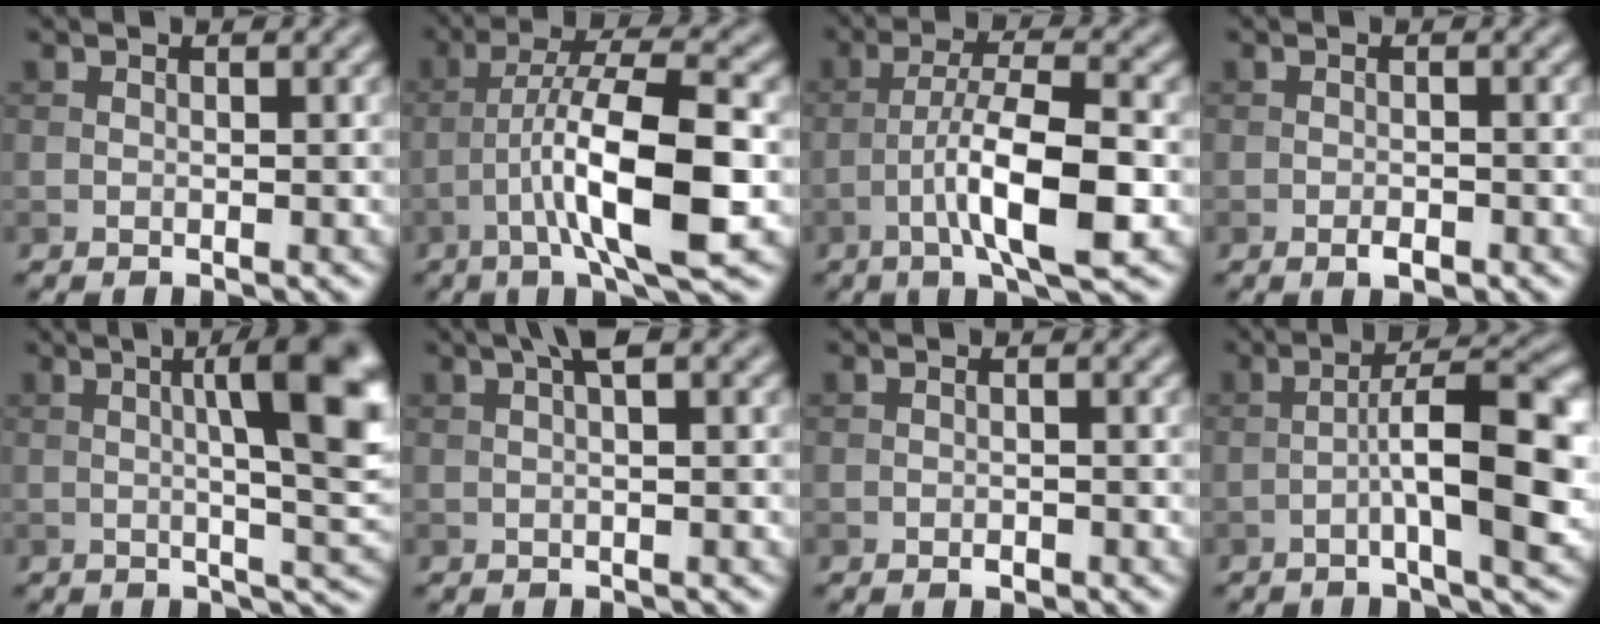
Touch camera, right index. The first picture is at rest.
{"total": 9.7, "force": [-2.8, 2.0, 9.1], "torque": [-0.149, 0.017, -0.053]}
{"total": 8.2, "force": [-2.8, 1.8, 7.5], "torque": [-0.125, 0.012, -0.054]}
{"total": 1.3, "force": [-0.7, 0.4, 1.0], "torque": [-0.018, -0.002, -0.013]}
{"total": 11.0, "force": [1.7, 2.5, 10.5], "torque": [-0.126, 0.009, 0.024]}
{"total": 2.2, "force": [0.9, 0.2, 2.0], "torque": [-0.034, 0.009, 0.015]}
{"total": 0.7, "force": [-0.4, 0.3, 0.5], "torque": [-0.010, 0.000, -0.007]}
{"total": 8.5, "force": [-1.9, 1.8, 8.0], "torque": [-0.118, 0.020, -0.036]}